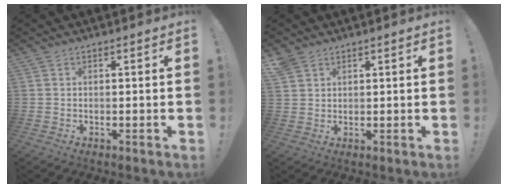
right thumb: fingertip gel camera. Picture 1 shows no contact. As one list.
[{"total": 3.3, "force": [2.6, 1.5, 1.3], "torque": [-0.031, -0.010, 0.051]}]